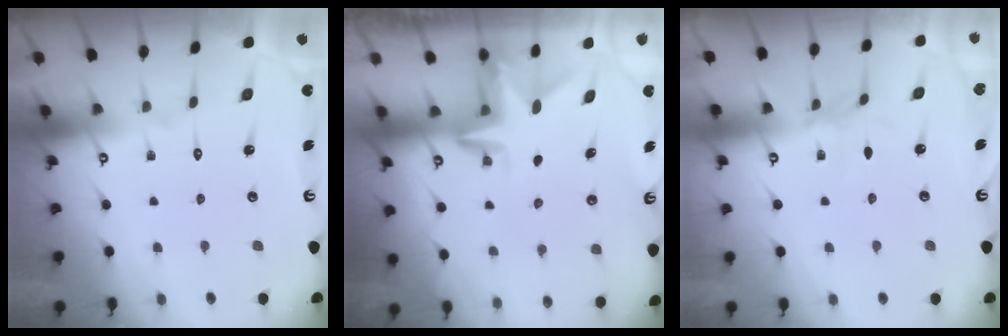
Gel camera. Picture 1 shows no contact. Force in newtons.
{"total": 3.1, "press": 3.1, "slide": 0.2}
{"total": 2.3, "press": 2.3, "slide": 0.5}